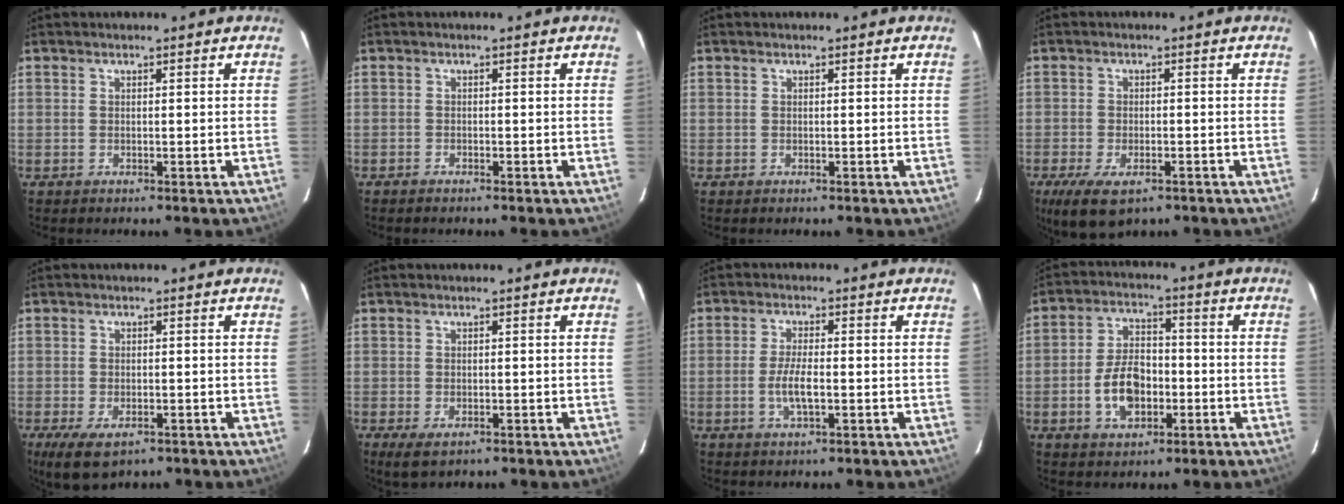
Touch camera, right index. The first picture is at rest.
{"total": 0.8, "force": [-0.7, 0.2, 0.0], "torque": [-0.008, 0.003, -0.014]}
{"total": 0.0}
{"total": 11.0, "force": [-7.0, 4.9, 6.9], "torque": [-0.159, -0.030, -0.118]}
{"total": 6.8, "force": [-3.9, 3.3, 4.5], "torque": [-0.102, -0.026, -0.065]}
{"total": 1.8, "force": [-1.2, 0.9, 1.1], "torque": [-0.022, -0.005, -0.021]}
{"total": 4.6, "force": [-1.1, 1.1, 4.3], "torque": [-0.087, -0.003, -0.022]}
{"total": 9.4, "force": [-2.8, 5.8, 6.8], "torque": [-0.135, 0.017, -0.042]}